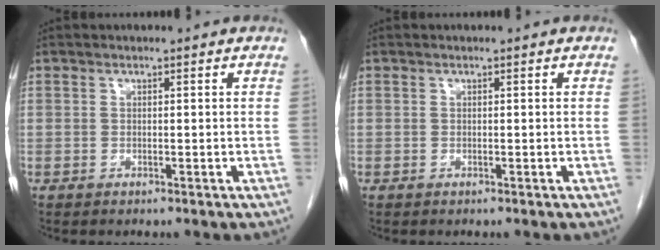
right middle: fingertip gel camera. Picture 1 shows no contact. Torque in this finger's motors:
{"motor_torque": [0.00, 0.00, 0.00, -0.01]}